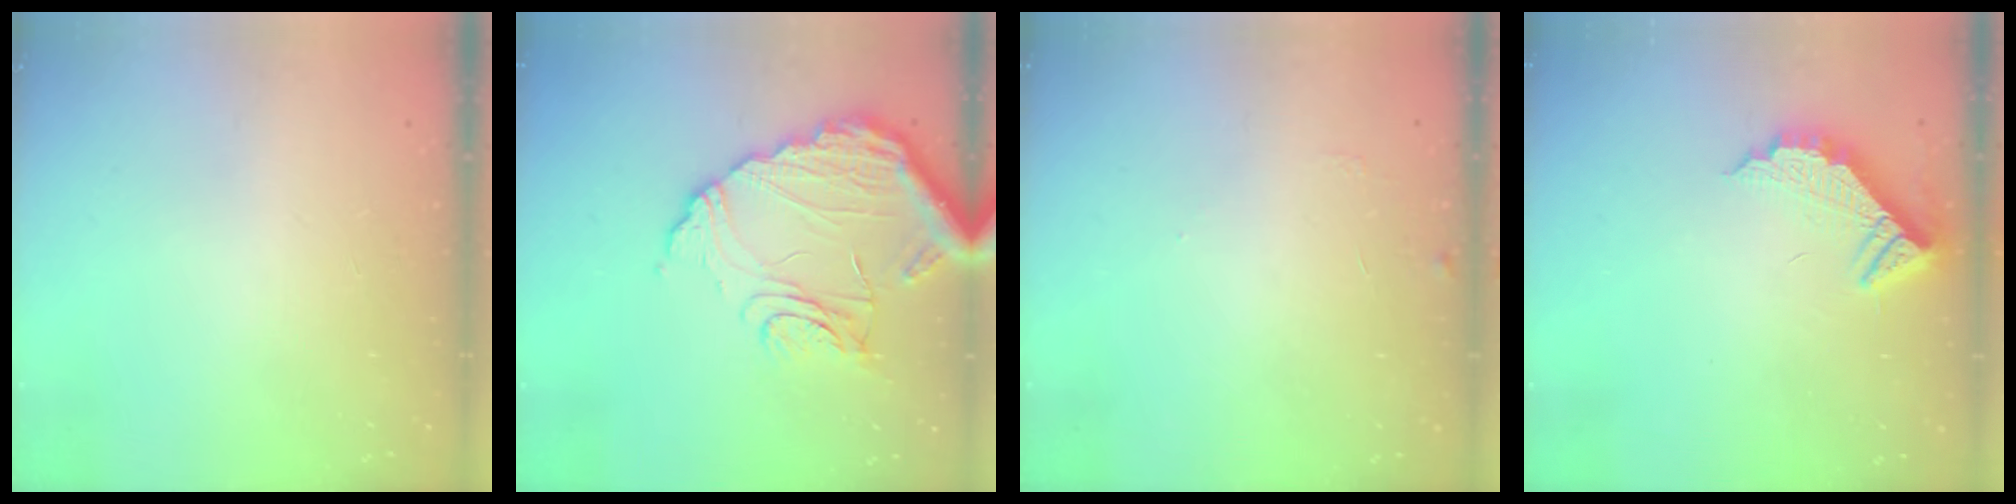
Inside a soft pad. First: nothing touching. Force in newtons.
{"total": 15.2, "press": 15.1, "slide": 1.5}
{"total": 5.4, "press": 5.4, "slide": 0.4}
{"total": 9.6, "press": 9.6, "slide": 0.4}